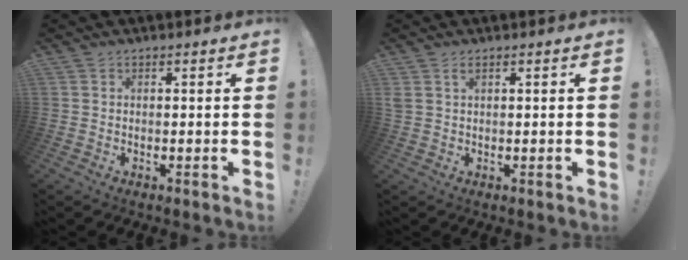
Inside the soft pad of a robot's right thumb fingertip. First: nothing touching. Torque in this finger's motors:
{"motor_torque": [-0.04, 0.03, 0.25, 0.07, 0.00]}